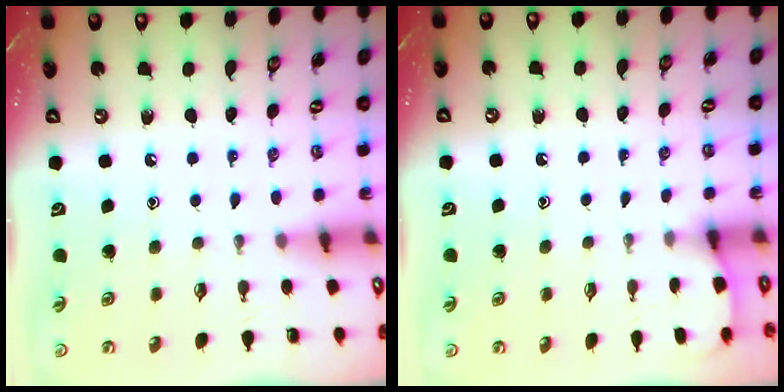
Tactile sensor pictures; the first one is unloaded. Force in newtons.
{"total": 1.8, "press": 1.8, "slide": 0.2}